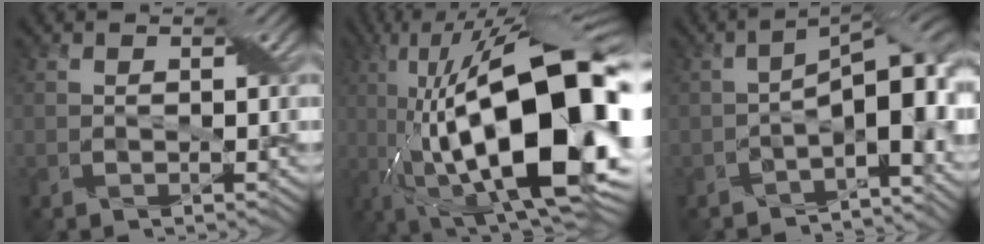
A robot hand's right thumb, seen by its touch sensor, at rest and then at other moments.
{"total": 22.7, "force": [-2.7, 8.6, 20.8], "torque": [-0.363, 0.012, -0.049]}
{"total": 10.6, "force": [-3.5, 4.6, 8.9], "torque": [-0.120, -0.006, -0.059]}